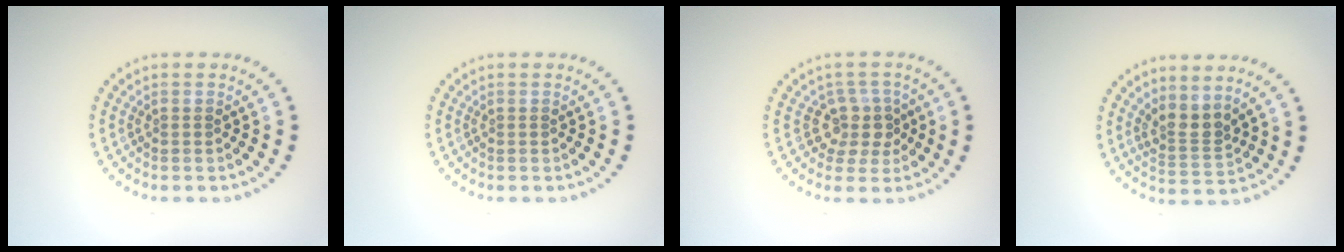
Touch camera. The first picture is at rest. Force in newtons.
{"total": 0.0}
{"total": 2.9, "press": 2.4, "slide": 1.7}
{"total": 2.6, "press": 1.9, "slide": 1.8}